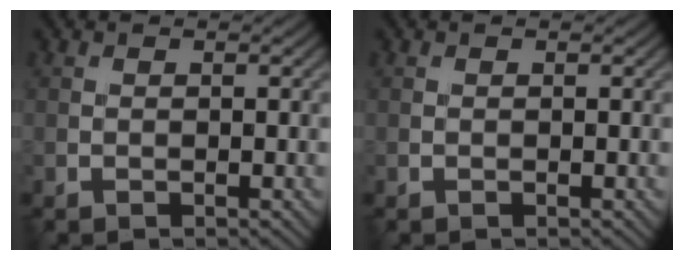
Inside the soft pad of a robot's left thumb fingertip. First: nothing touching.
{"total": 0.0}